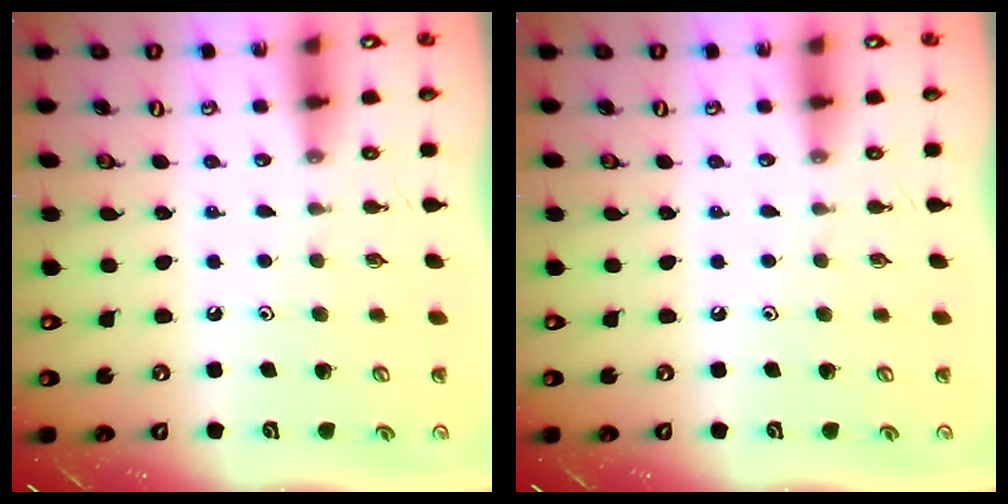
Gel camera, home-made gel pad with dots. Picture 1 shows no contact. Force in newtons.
{"total": 0.0}